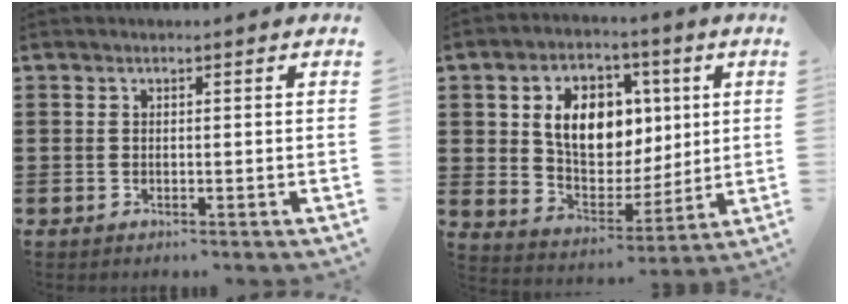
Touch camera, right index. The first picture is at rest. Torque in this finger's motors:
{"motor_torque": [1.84, 0.30, 1.05, 0.21]}